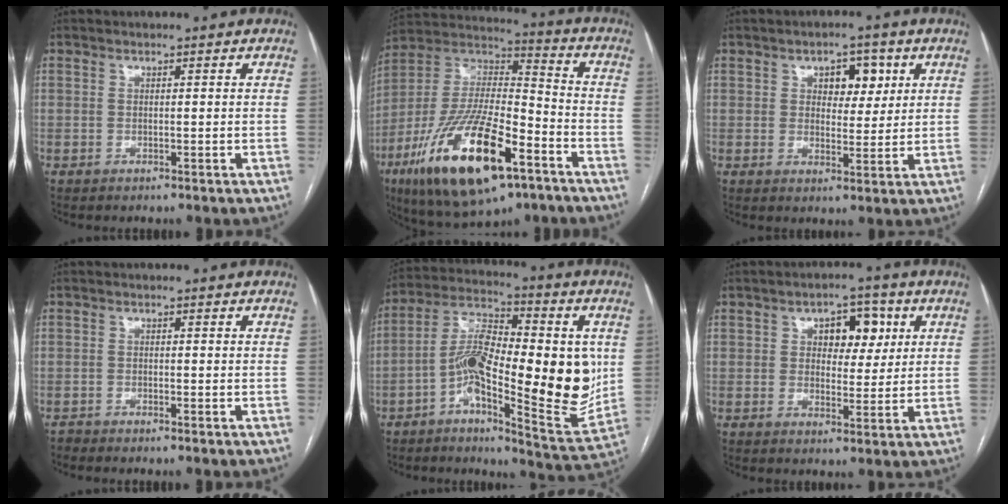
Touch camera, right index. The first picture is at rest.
{"total": 24.8, "force": [-12.4, 7.6, 20.1], "torque": [-0.402, -0.033, -0.213]}
{"total": 5.5, "force": [2.2, 3.2, 3.9], "torque": [-0.047, 0.010, 0.033]}
{"total": 0.8, "force": [-0.8, -0.2, 0.0], "torque": [0.000, -0.002, -0.016]}
{"total": 21.1, "force": [-1.1, 5.9, 20.2], "torque": [-0.329, 0.009, -0.020]}
{"total": 6.7, "force": [2.3, 3.9, 4.9], "torque": [-0.062, 0.016, 0.036]}